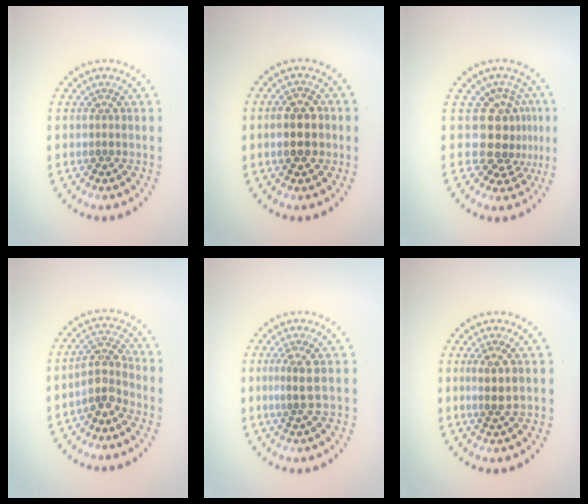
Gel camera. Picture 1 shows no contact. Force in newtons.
{"total": 3.1, "press": 3.1, "slide": 0.3}
{"total": 3.9, "press": 3.0, "slide": 2.5}
{"total": 3.4, "press": 2.5, "slide": 2.2}
{"total": 1.9, "press": 1.6, "slide": 1.1}
{"total": 1.8, "press": 1.5, "slide": 1.1}